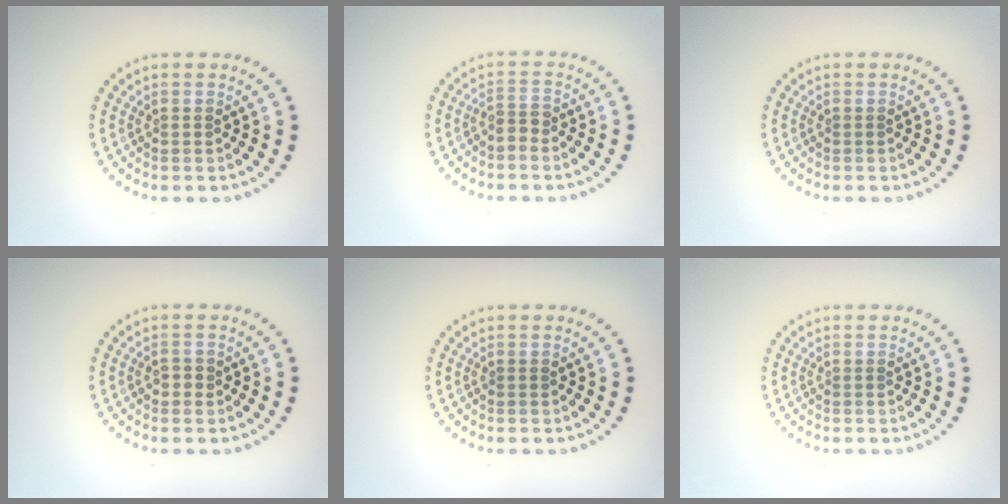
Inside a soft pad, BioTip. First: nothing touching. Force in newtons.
{"total": 1.5, "press": 0.9, "slide": 1.1}
{"total": 0.0}
{"total": 1.0, "press": 1.0, "slide": 0.2}
{"total": 0.0}
{"total": 0.0}